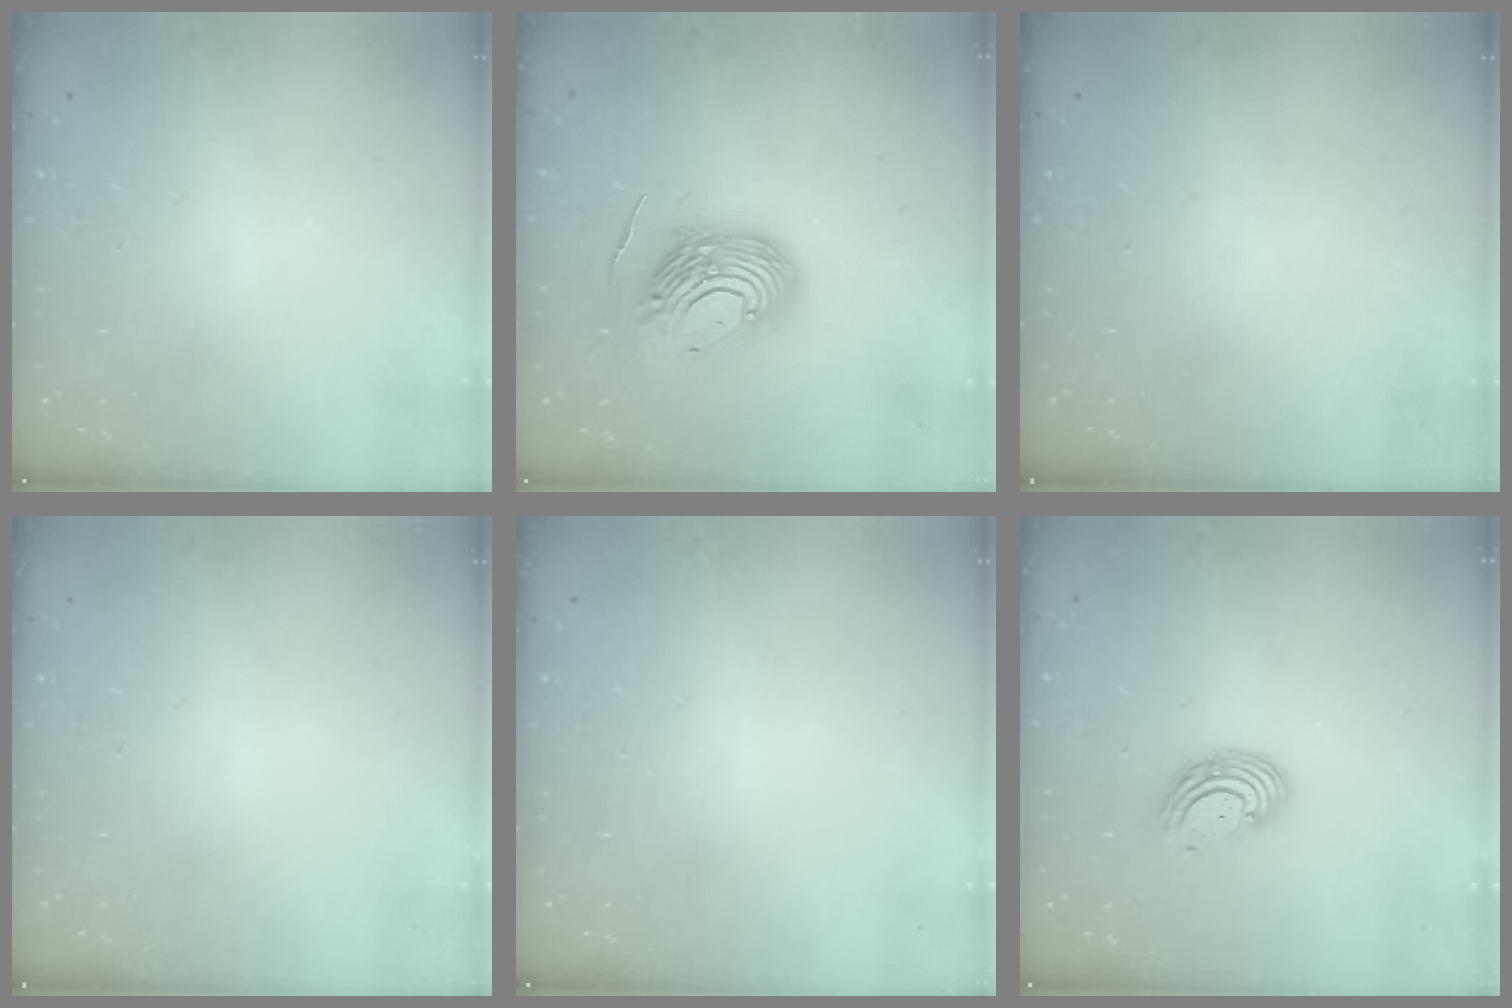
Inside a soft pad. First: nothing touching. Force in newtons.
{"total": 14.9, "press": 14.8, "slide": 1.6}
{"total": 0.0}
{"total": 0.0}
{"total": 0.0}
{"total": 6.2, "press": 6.1, "slide": 0.9}